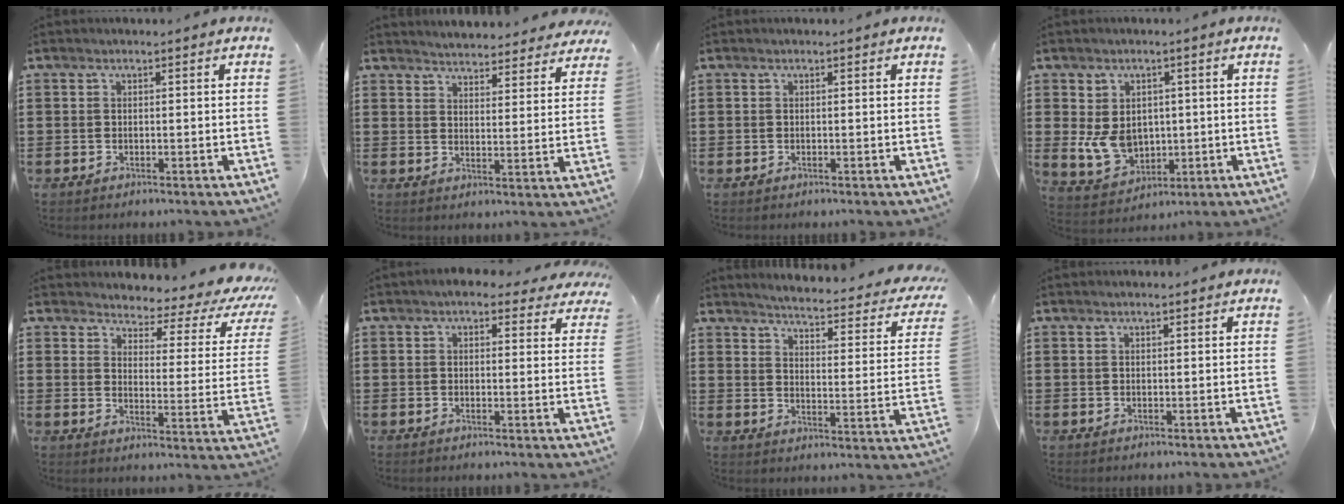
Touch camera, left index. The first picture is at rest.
{"total": 4.1, "force": [4.1, 0.0, 0.0], "torque": [-0.011, -0.026, 0.070]}
{"total": 0.0}
{"total": 7.3, "force": [-0.1, 6.0, 4.0], "torque": [-0.081, 0.005, 0.001]}
{"total": 3.6, "force": [3.2, 1.0, 1.4], "torque": [-0.035, -0.033, 0.044]}
{"total": 3.9, "force": [3.2, 1.6, 1.5], "torque": [-0.032, -0.002, 0.058]}
{"total": 3.2, "force": [2.9, -0.6, 1.3], "torque": [-0.045, -0.032, 0.038]}
{"total": 0.8, "force": [0.7, 0.0, 0.4], "torque": [-0.009, -0.001, 0.014]}